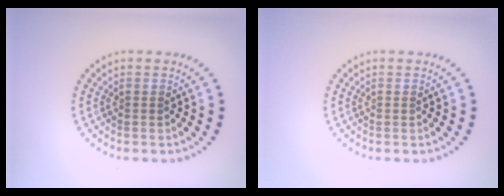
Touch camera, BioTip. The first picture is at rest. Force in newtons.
{"total": 0.0}